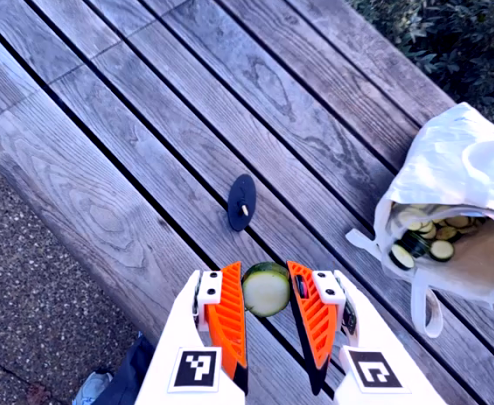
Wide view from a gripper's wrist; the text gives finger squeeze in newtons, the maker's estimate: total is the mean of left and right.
{"total": 9.0, "left": 9.9, "right": 8.2}